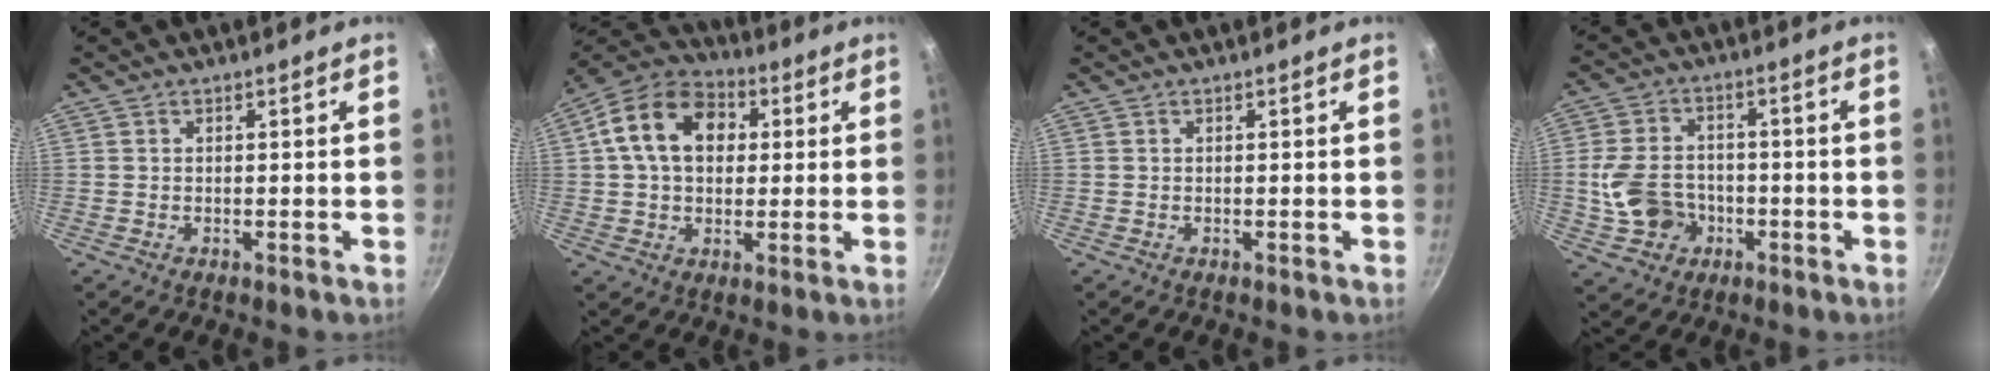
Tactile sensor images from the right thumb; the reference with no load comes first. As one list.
[{"total": 15.4, "force": [3.1, 11.2, 10.1], "torque": [-0.148, 0.025, 0.036]}, {"total": 0.0}, {"total": 10.6, "force": [-2.1, 8.5, 5.9], "torque": [-0.097, 0.022, -0.033]}]